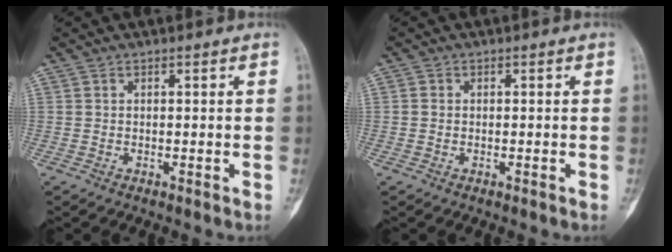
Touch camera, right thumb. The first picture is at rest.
{"total": 0.7, "force": [-0.1, 0.6, 0.2], "torque": [0.001, 0.003, -0.003]}